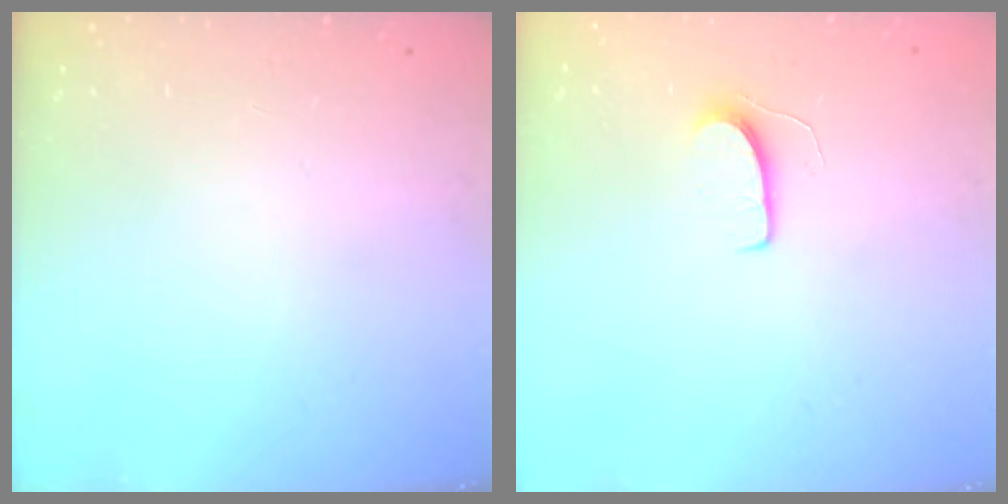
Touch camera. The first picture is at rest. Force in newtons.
{"total": 5.8, "press": 5.7, "slide": 0.4}